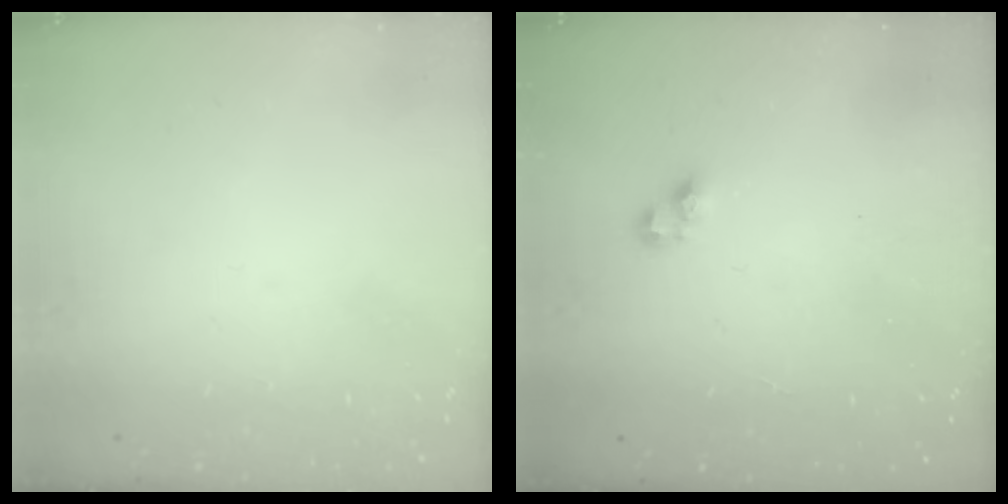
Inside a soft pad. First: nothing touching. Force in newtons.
{"total": 3.3, "press": 3.3, "slide": 0.4}